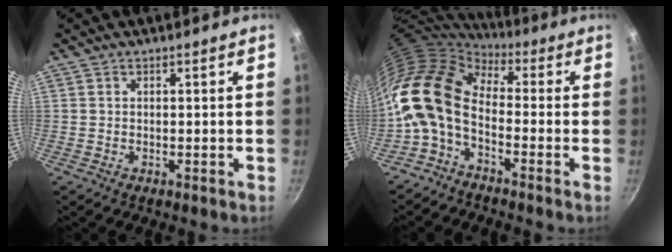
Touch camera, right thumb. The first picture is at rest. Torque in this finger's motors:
{"motor_torque": [1.47, 2.41, 1.39, -1.39, 0.62]}